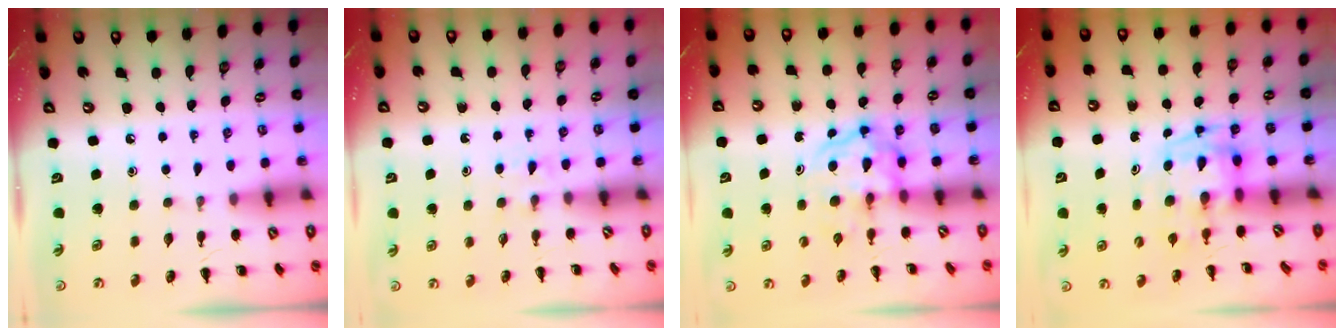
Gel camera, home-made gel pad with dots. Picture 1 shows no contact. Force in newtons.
{"total": 2.4, "press": 2.0, "slide": 1.2}
{"total": 3.8, "press": 3.7, "slide": 0.4}
{"total": 4.0, "press": 3.9, "slide": 0.7}